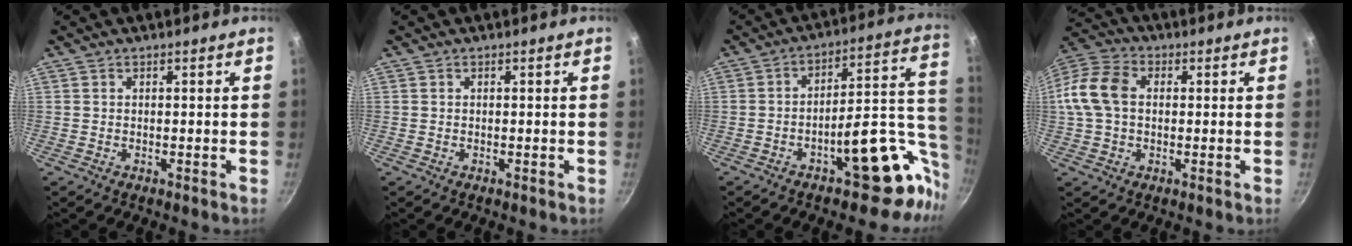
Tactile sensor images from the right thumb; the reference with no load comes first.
{"total": 0.0}
{"total": 19.1, "force": [-6.0, 9.0, 15.7], "torque": [-0.134, 0.045, -0.077]}
{"total": 11.1, "force": [0.8, 7.8, 7.9], "torque": [-0.147, 0.026, 0.001]}